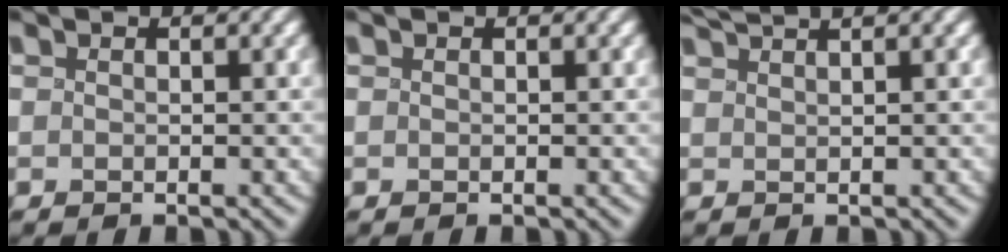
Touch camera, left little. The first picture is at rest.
{"total": 0.0}
{"total": 2.4, "force": [2.2, -0.5, 0.7], "torque": [-0.020, 0.017, 0.046]}